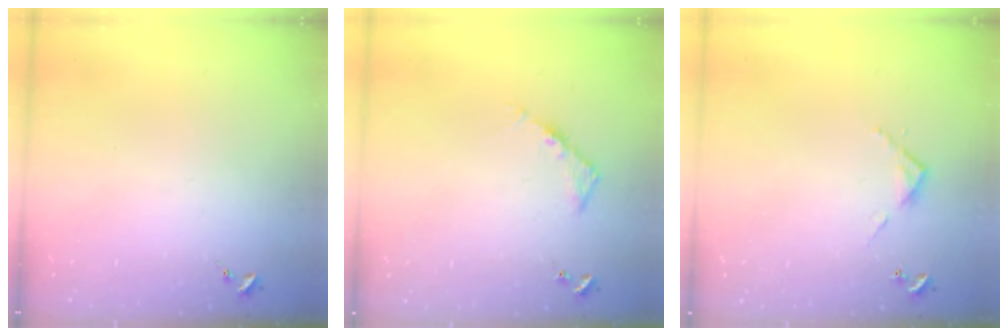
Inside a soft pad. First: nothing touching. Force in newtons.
{"total": 4.5, "press": 4.5, "slide": 0.4}
{"total": 3.2, "press": 3.2, "slide": 0.2}